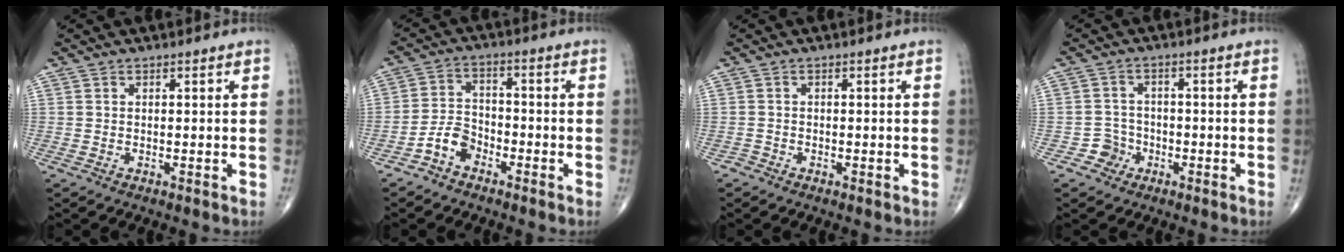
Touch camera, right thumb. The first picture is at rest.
{"total": 5.4, "force": [-3.4, 3.4, 2.4], "torque": [-0.035, 0.030, -0.073]}
{"total": 0.8, "force": [-0.6, 0.4, -0.2], "torque": [0.007, 0.002, -0.019]}
{"total": 3.5, "force": [-1.8, 3.0, 0.0], "torque": [0.024, 0.016, -0.037]}